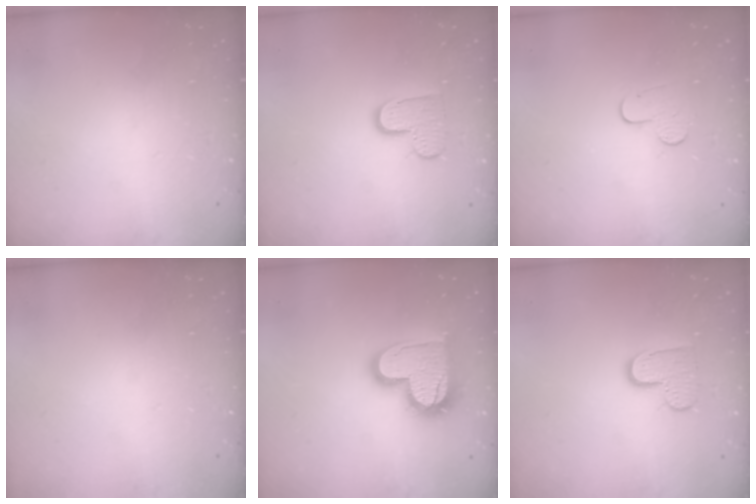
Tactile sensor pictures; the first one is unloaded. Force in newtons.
{"total": 8.5, "press": 8.4, "slide": 0.4}
{"total": 6.6, "press": 6.5, "slide": 0.6}
{"total": 0.0}
{"total": 16.9, "press": 16.9, "slide": 1.3}
{"total": 8.5, "press": 8.4, "slide": 0.4}